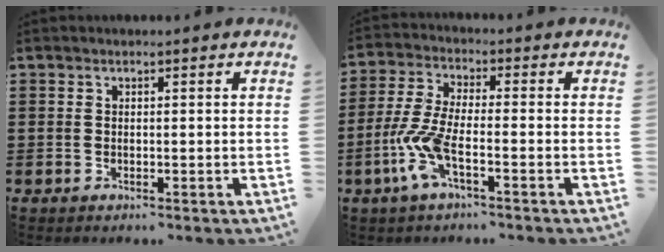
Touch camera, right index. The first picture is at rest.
{"total": 7.3, "force": [-3.3, 2.2, 6.2], "torque": [-0.161, -0.017, -0.069]}